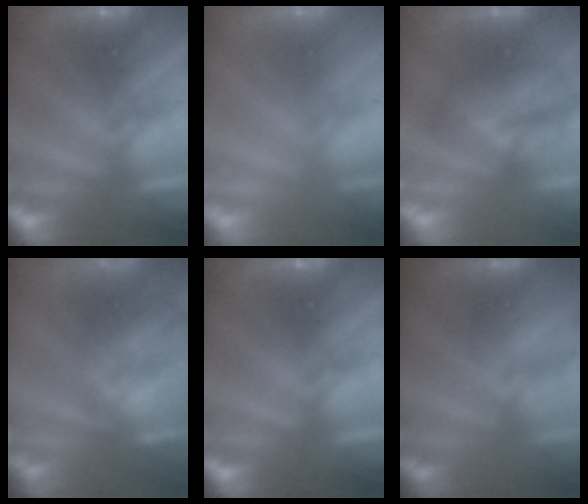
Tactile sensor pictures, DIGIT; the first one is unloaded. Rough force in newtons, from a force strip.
{"total": 2.8}
{"total": 4.3}
{"total": 10.8}
{"total": 0.0}
{"total": 4.0}